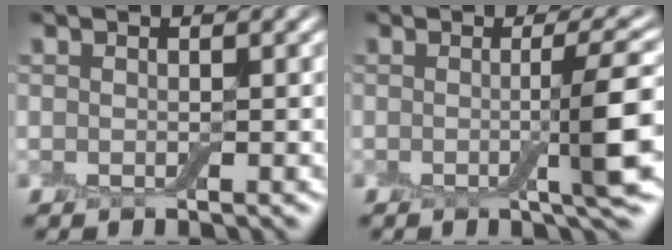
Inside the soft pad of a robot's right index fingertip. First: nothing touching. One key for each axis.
{"total": 5.2, "fx": -0.5, "fy": 0.6, "fz": 5.1, "tx": -0.072, "ty": -0.001, "tz": -0.010}